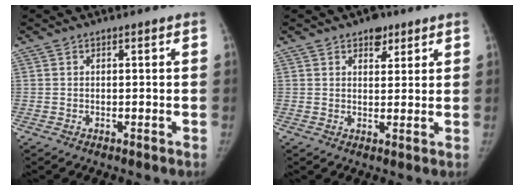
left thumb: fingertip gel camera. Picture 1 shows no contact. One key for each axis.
{"total": 3.9, "fx": 2.4, "fy": 2.5, "fz": 1.8, "tx": 0.000, "ty": -0.011, "tz": 0.033}